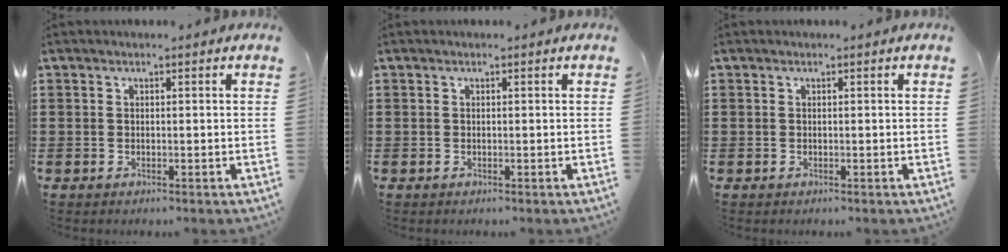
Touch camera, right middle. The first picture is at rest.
{"total": 0.0}
{"total": 0.0}